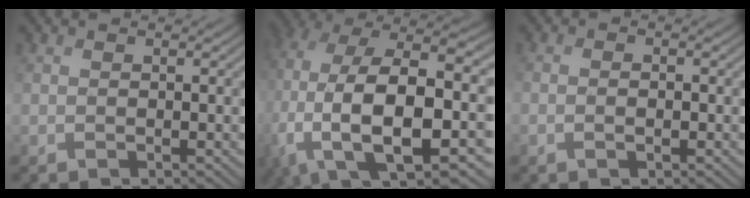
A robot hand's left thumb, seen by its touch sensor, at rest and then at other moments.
{"total": 17.5, "force": [-2.9, 8.7, 14.9], "torque": [-0.323, -0.036, -0.034]}
{"total": 1.4, "force": [-0.9, 0.6, 0.9], "torque": [-0.010, 0.000, -0.018]}